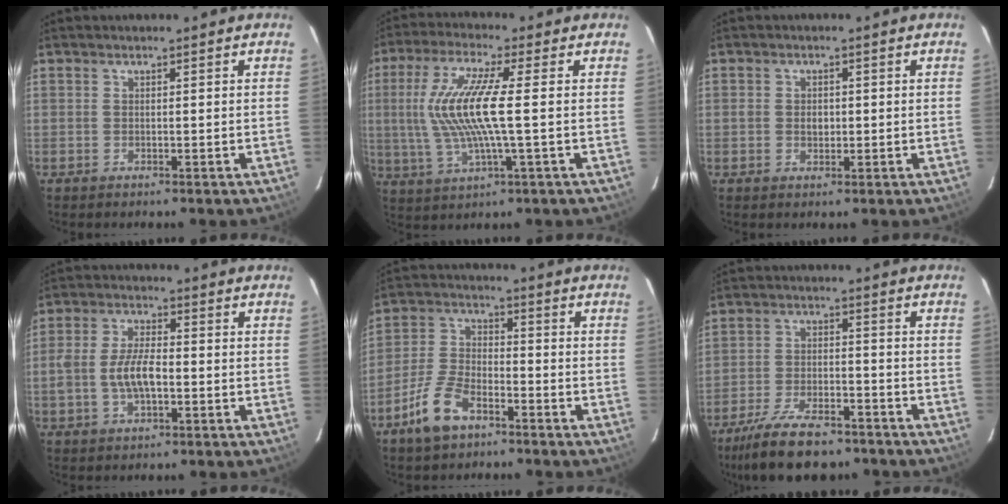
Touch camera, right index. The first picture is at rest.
{"total": 12.6, "force": [0.3, 1.2, 12.6], "torque": [-0.252, -0.002, 0.010]}
{"total": 2.1, "force": [-0.2, 1.7, 1.2], "torque": [-0.019, 0.004, -0.004]}
{"total": 7.3, "force": [-1.6, 3.4, 6.3], "torque": [-0.128, 0.007, -0.026]}
{"total": 9.5, "force": [-6.2, 4.4, 5.8], "torque": [-0.132, 0.005, -0.118]}
{"total": 14.7, "force": [-11.7, 5.3, 7.3], "torque": [-0.164, -0.016, -0.193]}